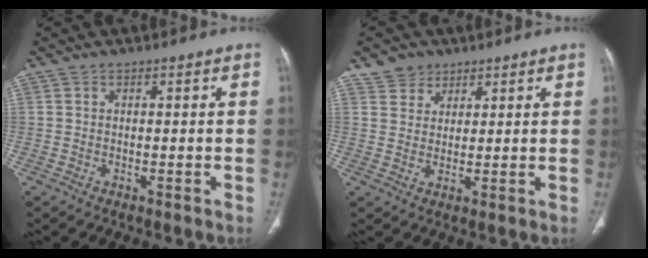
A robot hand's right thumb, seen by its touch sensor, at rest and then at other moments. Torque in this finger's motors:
{"motor_torque": [-0.38, 0.40, 0.03, -0.04, -0.02]}